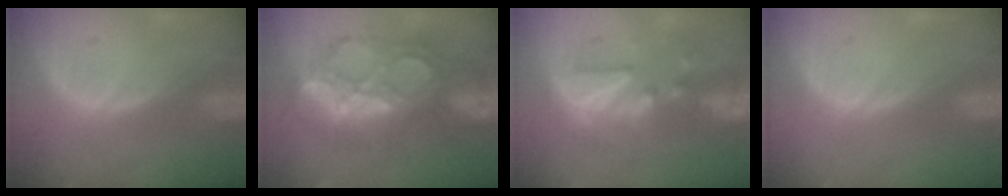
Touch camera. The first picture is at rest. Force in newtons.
{"total": 10.0, "press": 10.0, "slide": 0.7}
{"total": 8.0, "press": 7.9, "slide": 1.5}
{"total": 0.0}